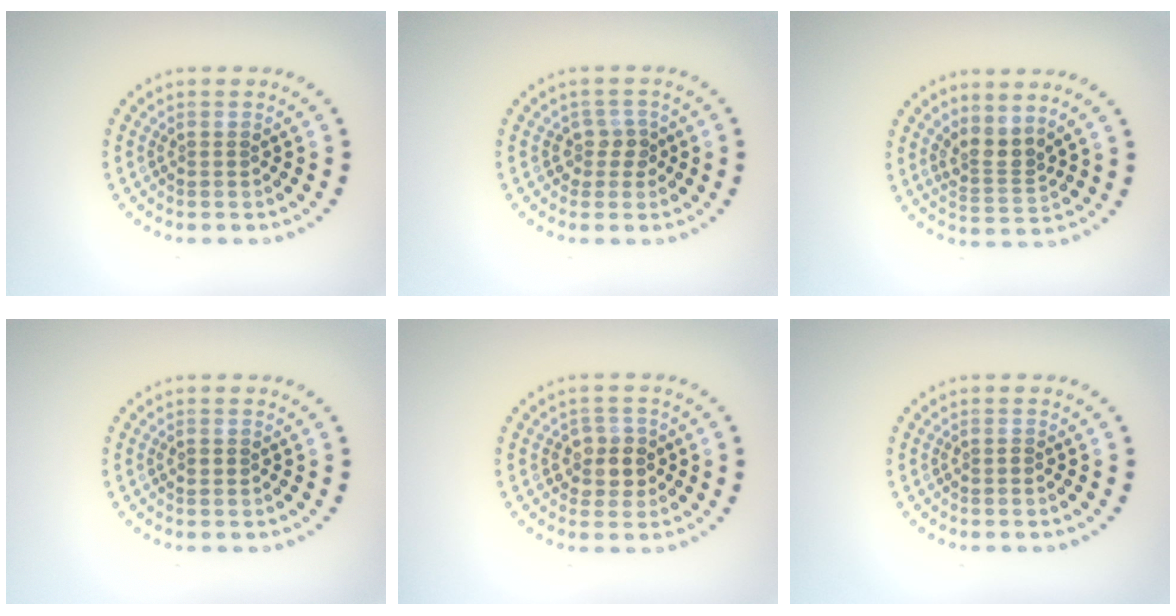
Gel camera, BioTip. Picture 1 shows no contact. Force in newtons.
{"total": 2.0, "press": 1.7, "slide": 1.1}
{"total": 2.6, "press": 1.8, "slide": 1.8}
{"total": 1.0, "press": 1.0, "slide": 0.0}
{"total": 2.8, "press": 2.6, "slide": 1.1}
{"total": 0.7, "press": 0.7, "slide": 0.1}